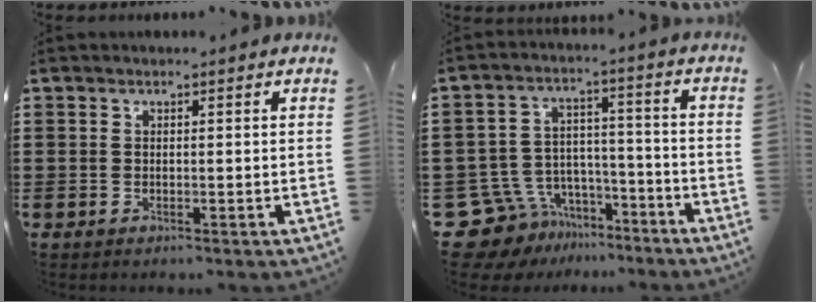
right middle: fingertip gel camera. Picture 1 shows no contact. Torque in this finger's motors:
{"motor_torque": [2.04, 0.10, -0.04, -0.02]}